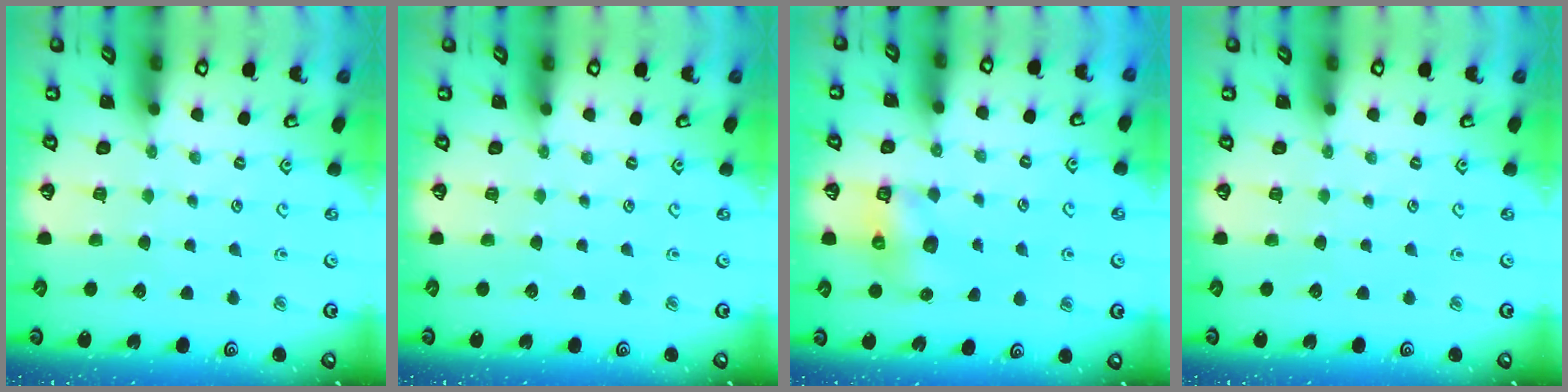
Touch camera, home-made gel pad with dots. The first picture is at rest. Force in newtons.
{"total": 0.0}
{"total": 6.7, "press": 6.7, "slide": 0.9}
{"total": 0.0}